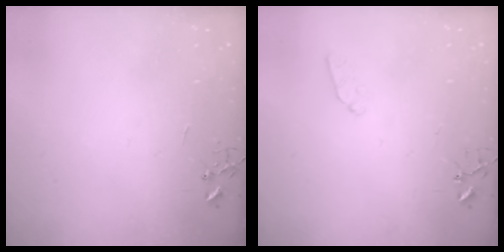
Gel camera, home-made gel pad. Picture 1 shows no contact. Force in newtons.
{"total": 5.3, "press": 5.2, "slide": 0.7}